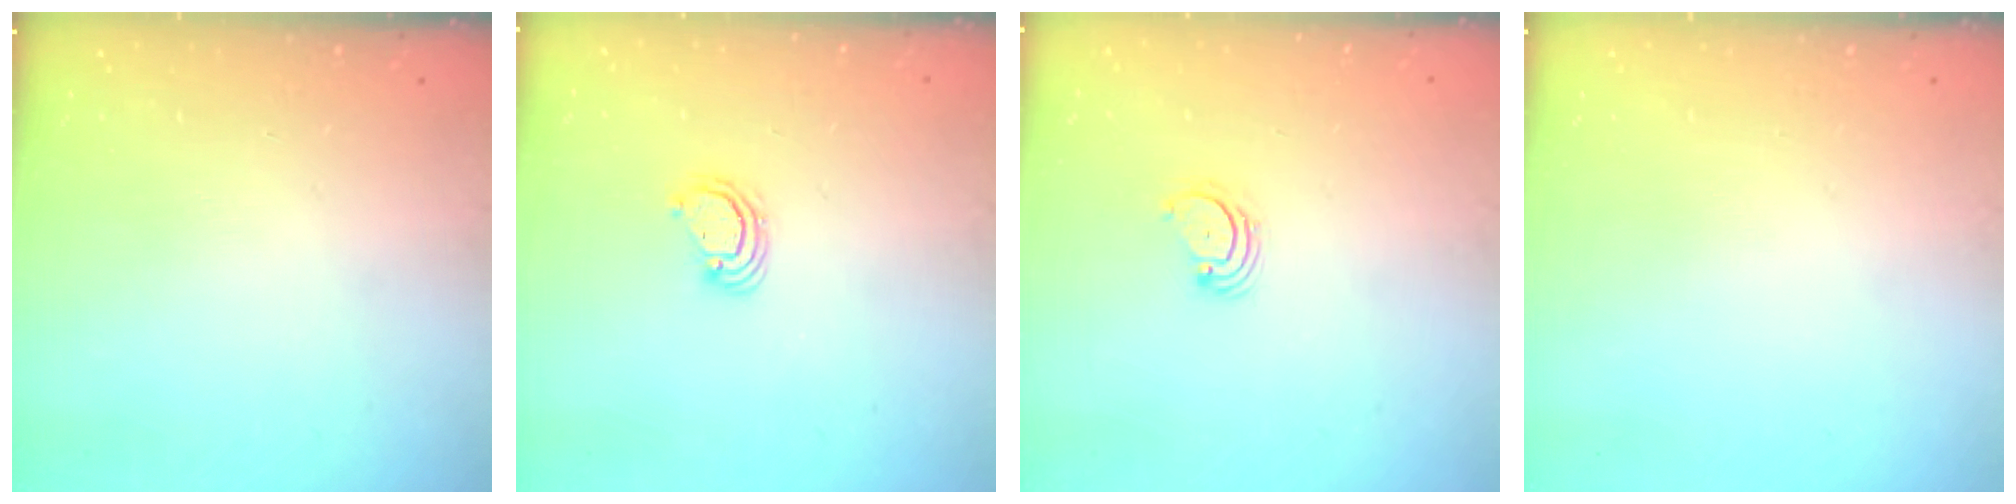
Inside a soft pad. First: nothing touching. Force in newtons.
{"total": 3.9, "press": 3.8, "slide": 0.4}
{"total": 2.7, "press": 2.7, "slide": 0.3}
{"total": 0.0}